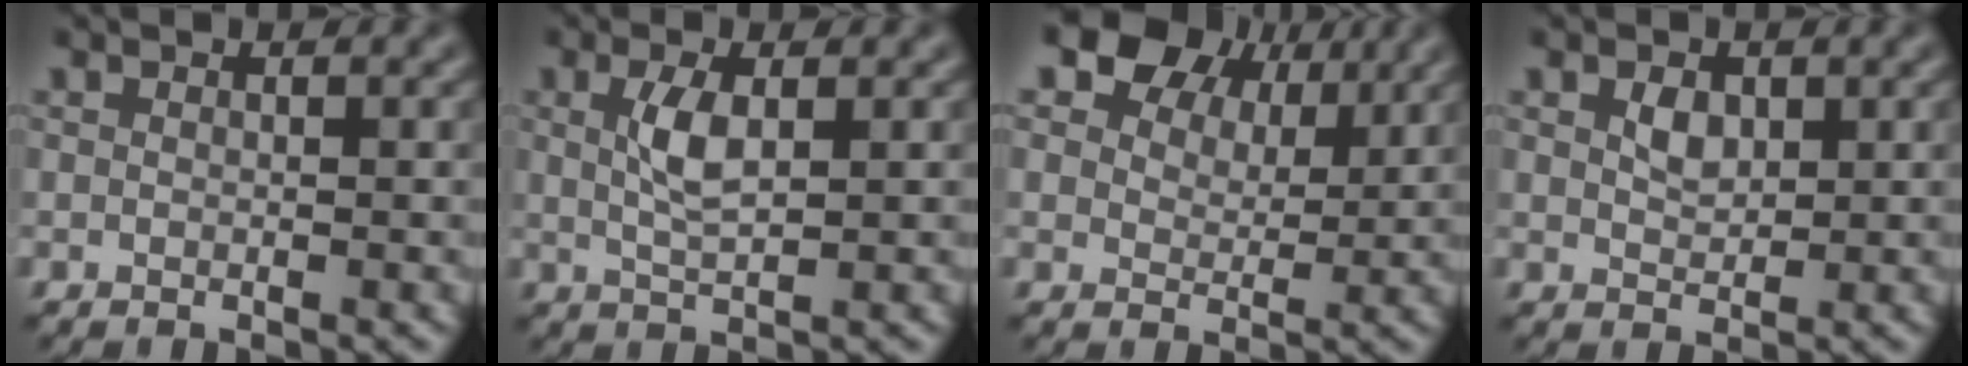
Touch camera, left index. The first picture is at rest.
{"total": 2.8, "force": [0.7, 1.0, 2.5], "torque": [-0.058, 0.003, 0.013]}
{"total": 7.9, "force": [5.3, 4.6, 3.5], "torque": [-0.073, 0.007, 0.090]}
{"total": 1.6, "force": [0.7, 1.1, 1.0], "torque": [-0.020, 0.001, 0.014]}